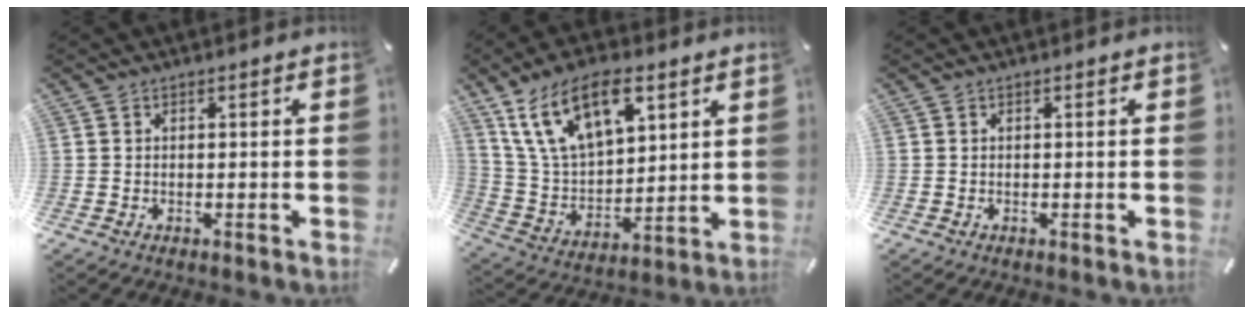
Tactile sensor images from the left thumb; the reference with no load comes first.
{"total": 16.8, "force": [9.5, 9.5, 10.1], "torque": [-0.227, -0.034, 0.168]}
{"total": 0.0}